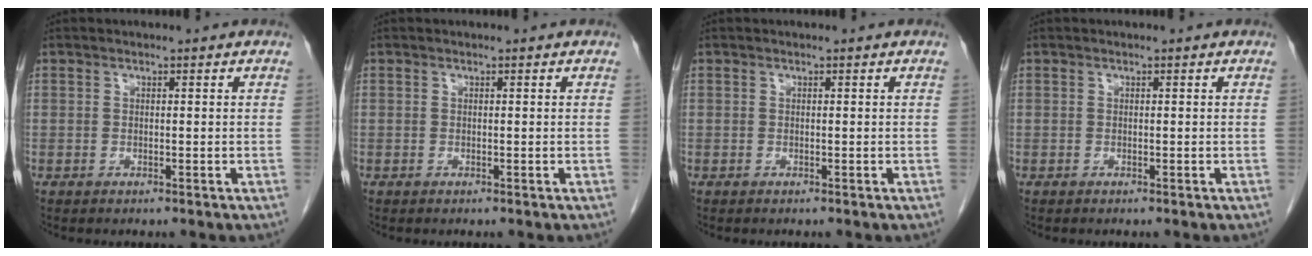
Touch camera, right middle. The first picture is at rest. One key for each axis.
{"total": 0.0}
{"total": 0.0}
{"total": 0.0}